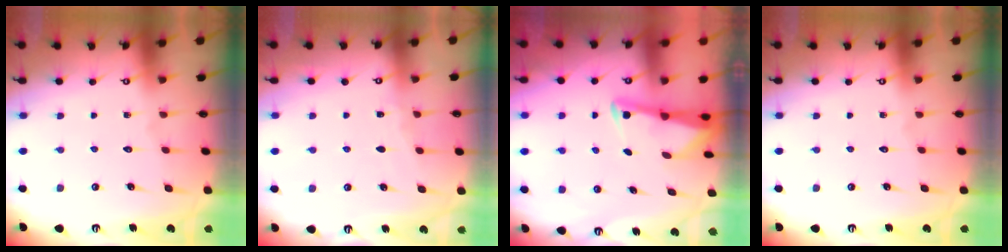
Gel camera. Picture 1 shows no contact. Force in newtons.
{"total": 2.4, "press": 2.4, "slide": 0.3}
{"total": 3.3, "press": 3.3, "slide": 0.3}
{"total": 0.0}